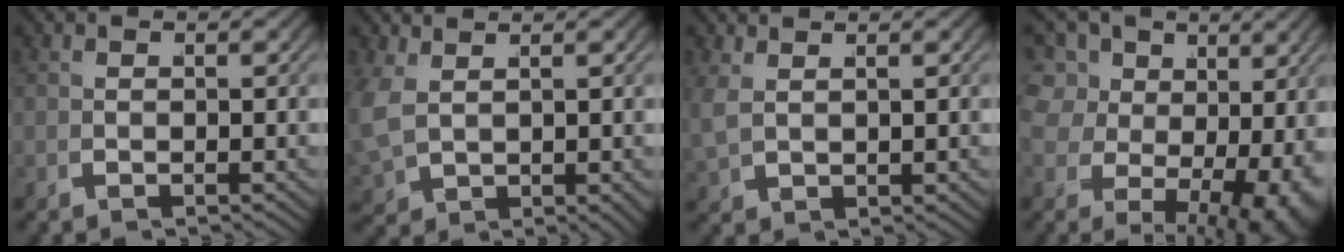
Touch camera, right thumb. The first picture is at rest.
{"total": 3.8, "force": [1.2, 2.7, 2.4], "torque": [-0.070, -0.020, 0.040]}
{"total": 2.3, "force": [1.5, 1.2, 1.2], "torque": [-0.032, 0.003, 0.035]}
{"total": 11.3, "force": [2.1, 8.2, 7.4], "torque": [-0.149, -0.040, 0.053]}